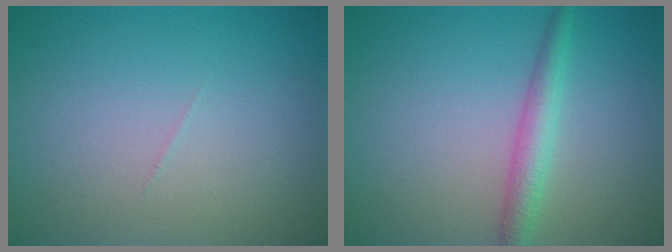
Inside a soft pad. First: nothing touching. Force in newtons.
{"total": 2.7, "press": 2.7, "slide": 0.1}